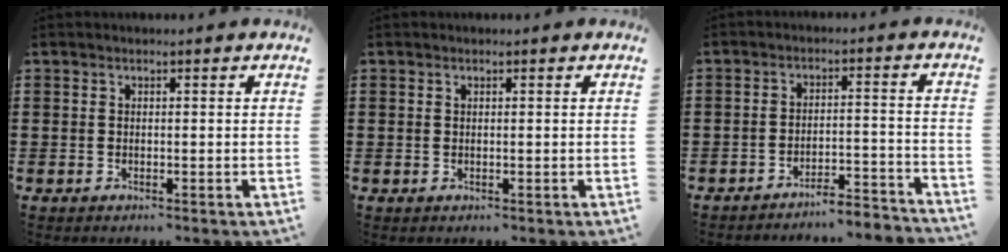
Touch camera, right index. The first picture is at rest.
{"total": 0.0}
{"total": 4.4, "force": [-4.3, -0.2, 0.8], "torque": [-0.018, -0.004, -0.089]}